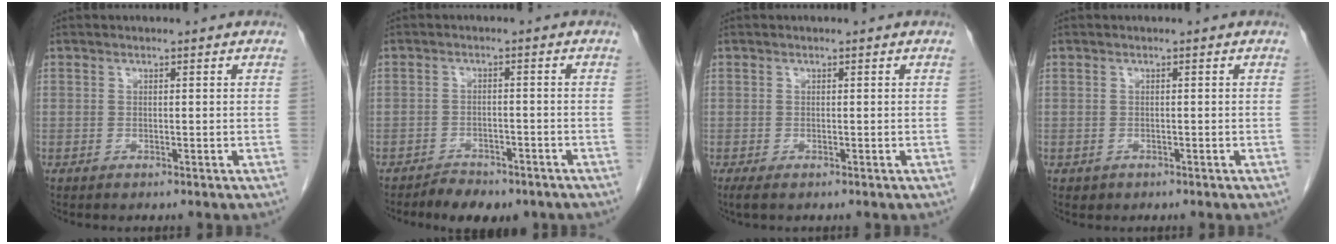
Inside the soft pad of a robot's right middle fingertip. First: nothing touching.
{"total": 5.5, "force": [-4.4, 2.3, 2.3], "torque": [-0.035, -0.003, -0.061]}
{"total": 1.4, "force": [-0.9, 0.4, 0.9], "torque": [-0.014, -0.004, -0.010]}
{"total": 0.7, "force": [-0.3, 0.6, 0.1], "torque": [-0.007, 0.003, 0.000]}